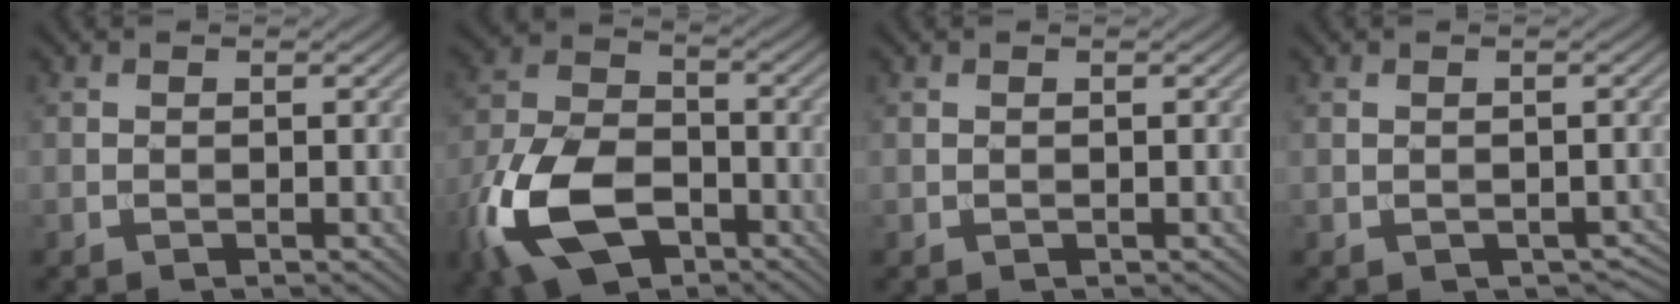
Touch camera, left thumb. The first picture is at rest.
{"total": 14.4, "force": [-7.0, 8.1, 9.6], "torque": [-0.246, -0.027, -0.148]}
{"total": 0.0}
{"total": 1.7, "force": [-0.6, 1.3, 0.9], "torque": [-0.019, -0.013, -0.004]}